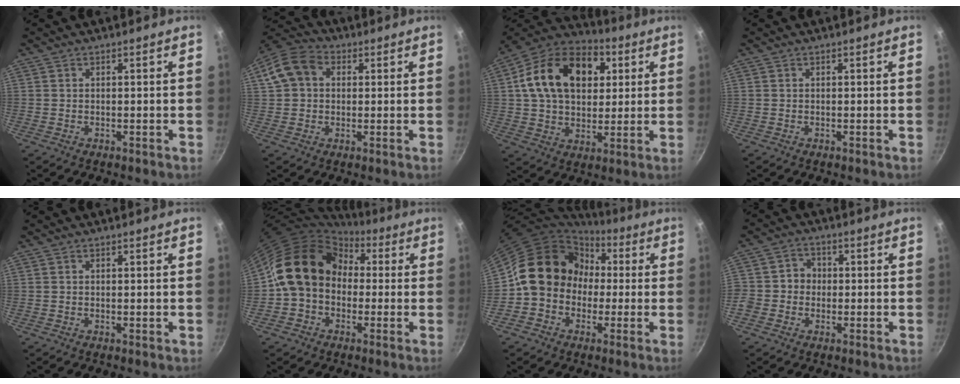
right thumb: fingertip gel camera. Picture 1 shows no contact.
{"total": 9.9, "force": [2.1, 7.7, 5.8], "torque": [-0.093, 0.025, 0.021]}
{"total": 21.1, "force": [5.5, 14.5, 14.2], "torque": [-0.212, 0.013, 0.080]}
{"total": 0.0}
{"total": 0.0}
{"total": 15.2, "force": [1.6, 12.2, 8.8], "torque": [-0.117, 0.040, 0.012]}
{"total": 13.8, "force": [0.3, 12.1, 6.5], "torque": [-0.056, 0.038, -0.012]}
{"total": 4.8, "force": [-0.9, 4.5, 1.4], "torque": [0.009, 0.015, -0.028]}